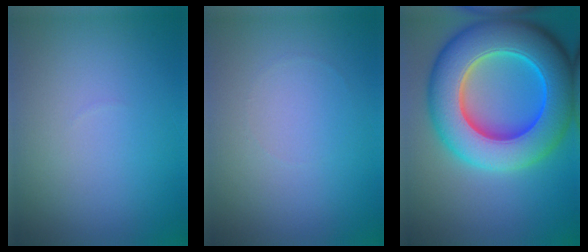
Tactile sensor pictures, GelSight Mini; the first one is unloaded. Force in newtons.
{"total": 0.0}
{"total": 13.5, "press": 13.5, "slide": 0.4}